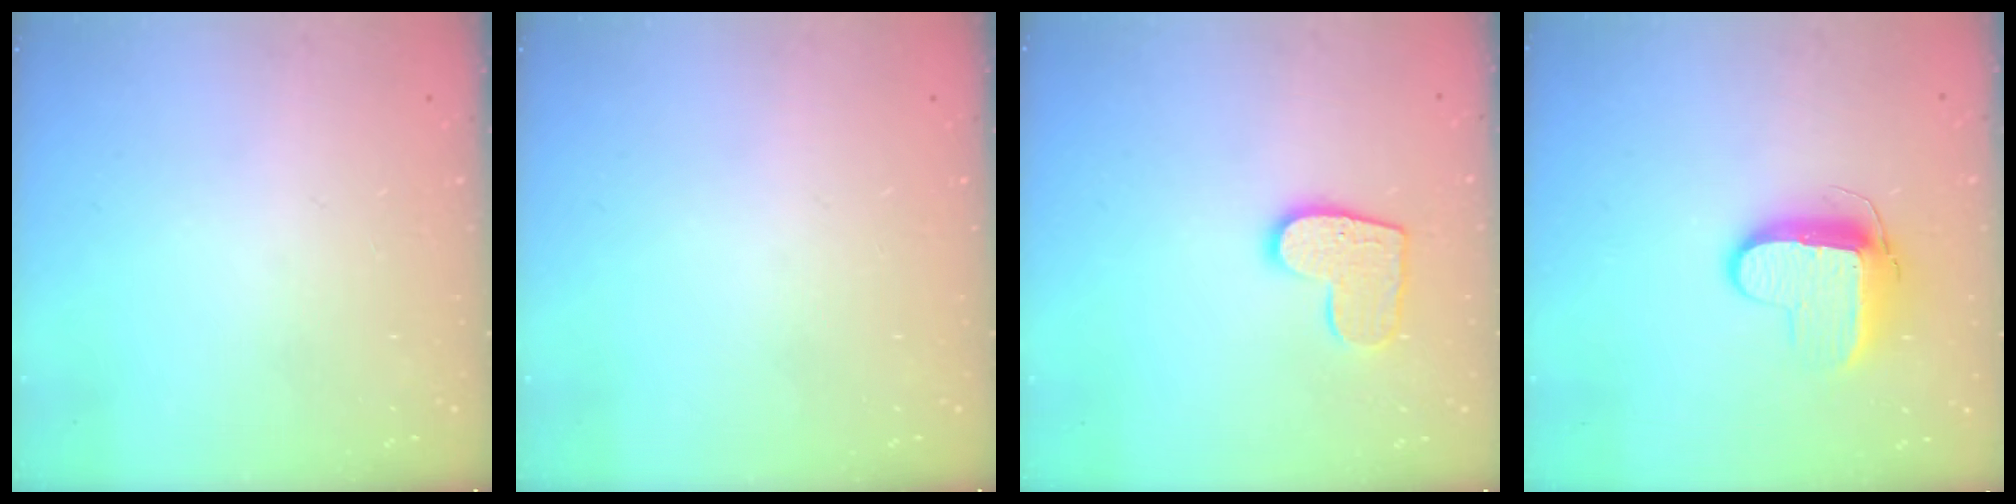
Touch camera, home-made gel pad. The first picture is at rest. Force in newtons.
{"total": 0.0}
{"total": 10.8, "press": 10.8, "slide": 0.7}
{"total": 10.2, "press": 10.1, "slide": 0.8}